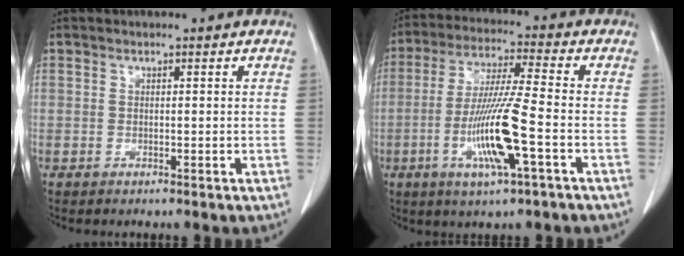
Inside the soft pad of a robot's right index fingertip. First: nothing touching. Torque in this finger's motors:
{"motor_torque": [1.69, -0.34, 0.38, 0.11]}